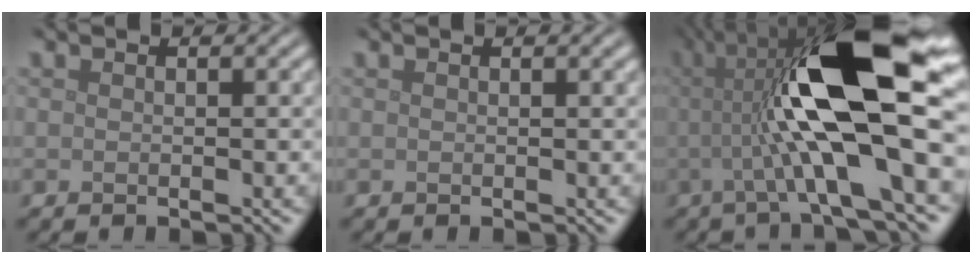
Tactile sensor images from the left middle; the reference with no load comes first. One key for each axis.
{"total": 0.9, "fx": 0.6, "fy": 0.3, "fz": 0.7, "tx": -0.004, "ty": 0.007, "tz": 0.008}
{"total": 14.0, "fx": 1.4, "fy": 3.3, "fz": 13.6, "tx": -0.225, "ty": 0.016, "tz": 0.021}